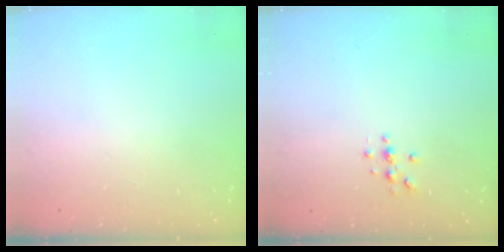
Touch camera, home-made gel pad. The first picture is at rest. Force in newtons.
{"total": 3.0, "press": 3.0, "slide": 0.4}